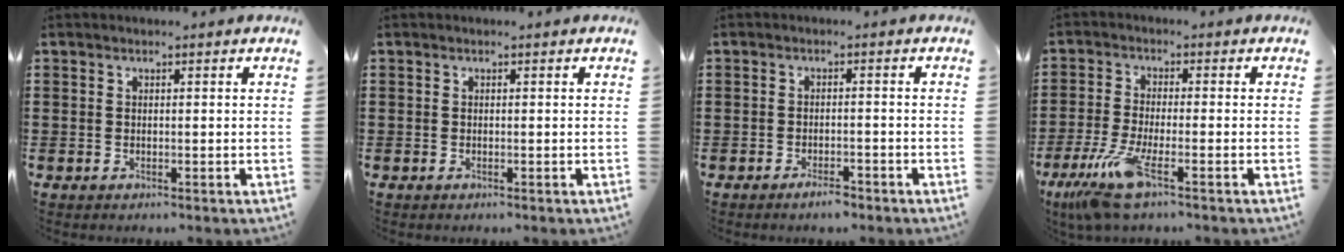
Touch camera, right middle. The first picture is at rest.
{"total": 0.0}
{"total": 2.2, "force": [-1.8, 0.6, 1.1], "torque": [-0.022, 0.002, -0.035]}
{"total": 7.0, "force": [-4.4, 1.0, 5.3], "torque": [-0.125, -0.023, -0.084]}